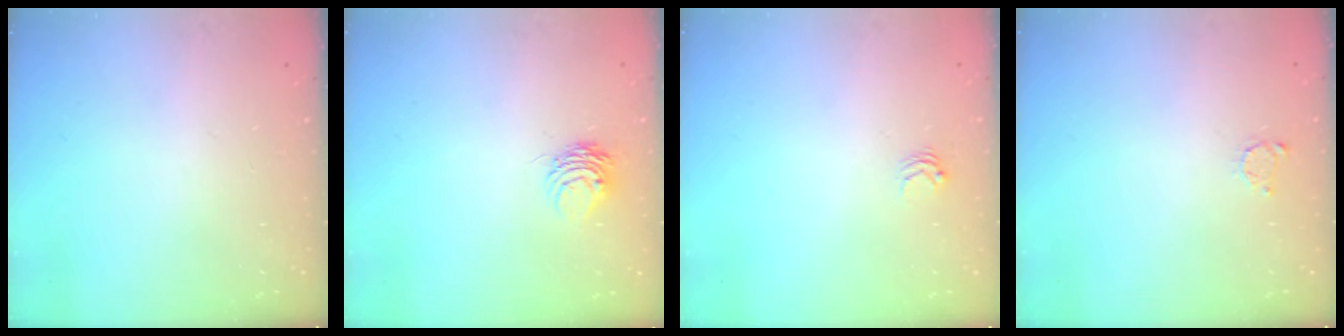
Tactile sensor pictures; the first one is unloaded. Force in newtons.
{"total": 5.4, "press": 5.4, "slide": 0.3}
{"total": 2.9, "press": 2.8, "slide": 0.4}
{"total": 2.6, "press": 2.5, "slide": 0.4}